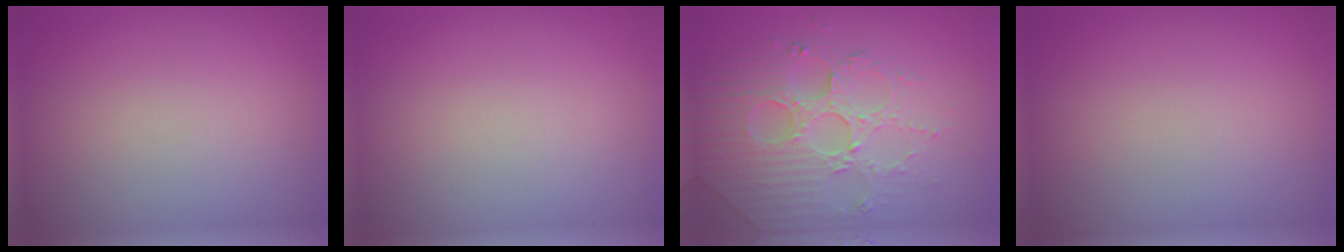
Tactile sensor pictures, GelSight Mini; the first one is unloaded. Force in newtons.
{"total": 0.0}
{"total": 4.7, "press": 4.5, "slide": 1.1}
{"total": 0.0}